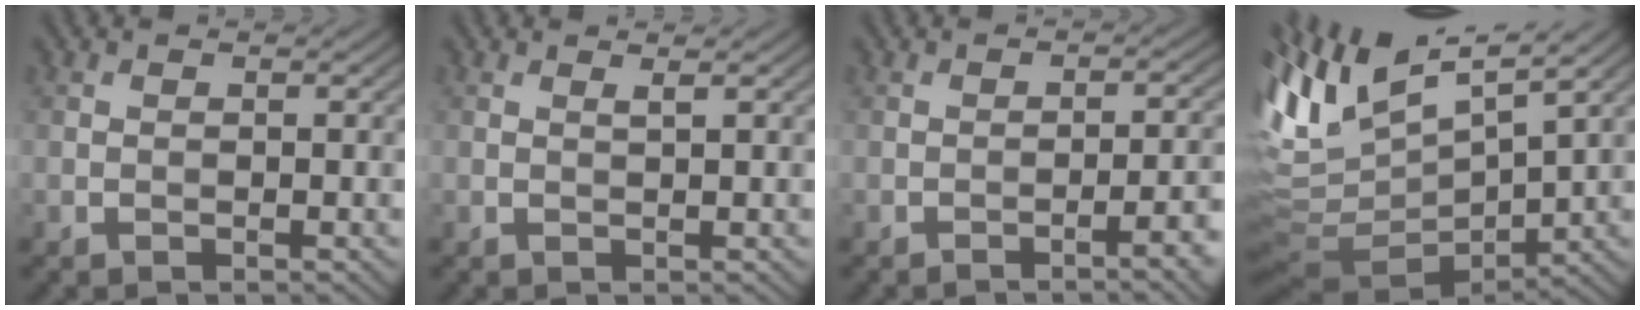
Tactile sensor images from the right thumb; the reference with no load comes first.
{"total": 0.7, "force": [0.5, -0.1, 0.5], "torque": [-0.011, 0.002, 0.008]}
{"total": 4.0, "force": [-2.2, 0.6, 3.3], "torque": [-0.044, 0.014, -0.035]}
{"total": 12.7, "force": [4.2, 4.9, 10.9], "torque": [-0.244, 0.002, 0.106]}